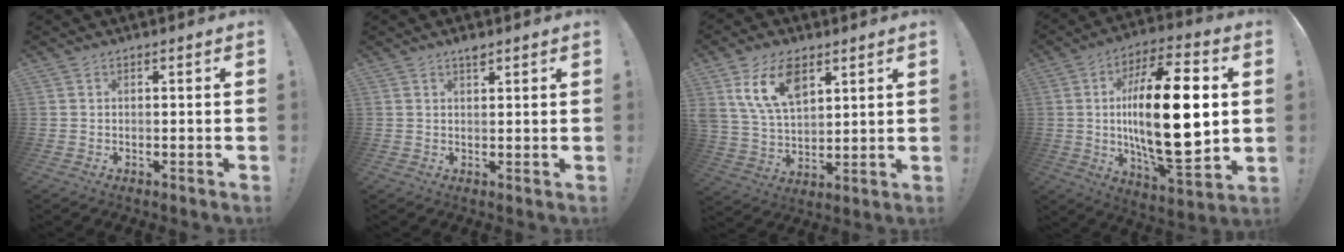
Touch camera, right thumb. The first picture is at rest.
{"total": 2.0, "force": [1.6, 0.5, 1.0], "torque": [-0.011, -0.006, 0.027]}
{"total": 13.7, "force": [7.5, 7.8, 8.4], "torque": [-0.169, -0.026, 0.138]}
{"total": 26.6, "force": [1.8, 9.7, 24.7], "torque": [-0.437, -0.007, 0.021]}